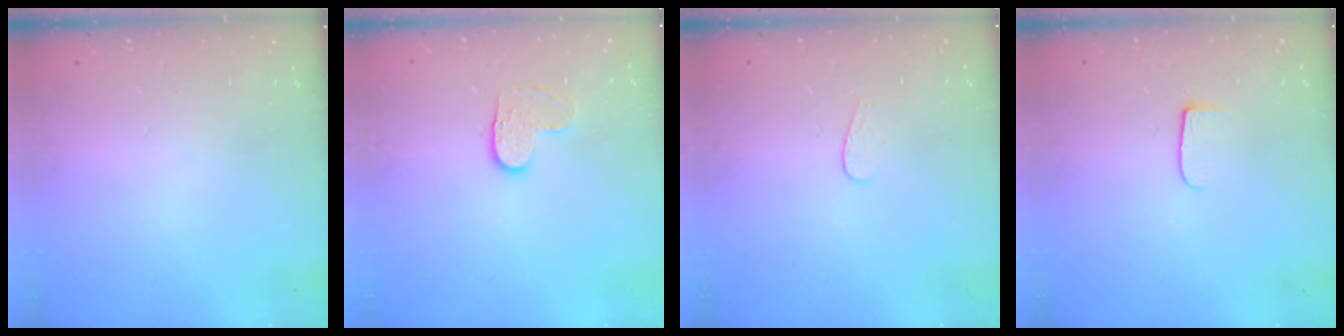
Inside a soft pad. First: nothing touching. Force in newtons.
{"total": 4.3, "press": 4.3, "slide": 0.5}
{"total": 3.5, "press": 3.5, "slide": 0.3}
{"total": 6.5, "press": 6.5, "slide": 0.7}